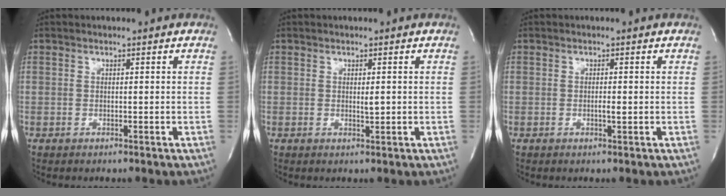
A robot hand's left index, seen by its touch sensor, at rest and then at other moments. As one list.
[{"total": 1.2, "force": [0.1, 0.3, 1.2], "torque": [-0.022, -0.002, 0.002]}, {"total": 1.0, "force": [-0.1, 0.2, 1.0], "torque": [-0.019, -0.002, -0.002]}]